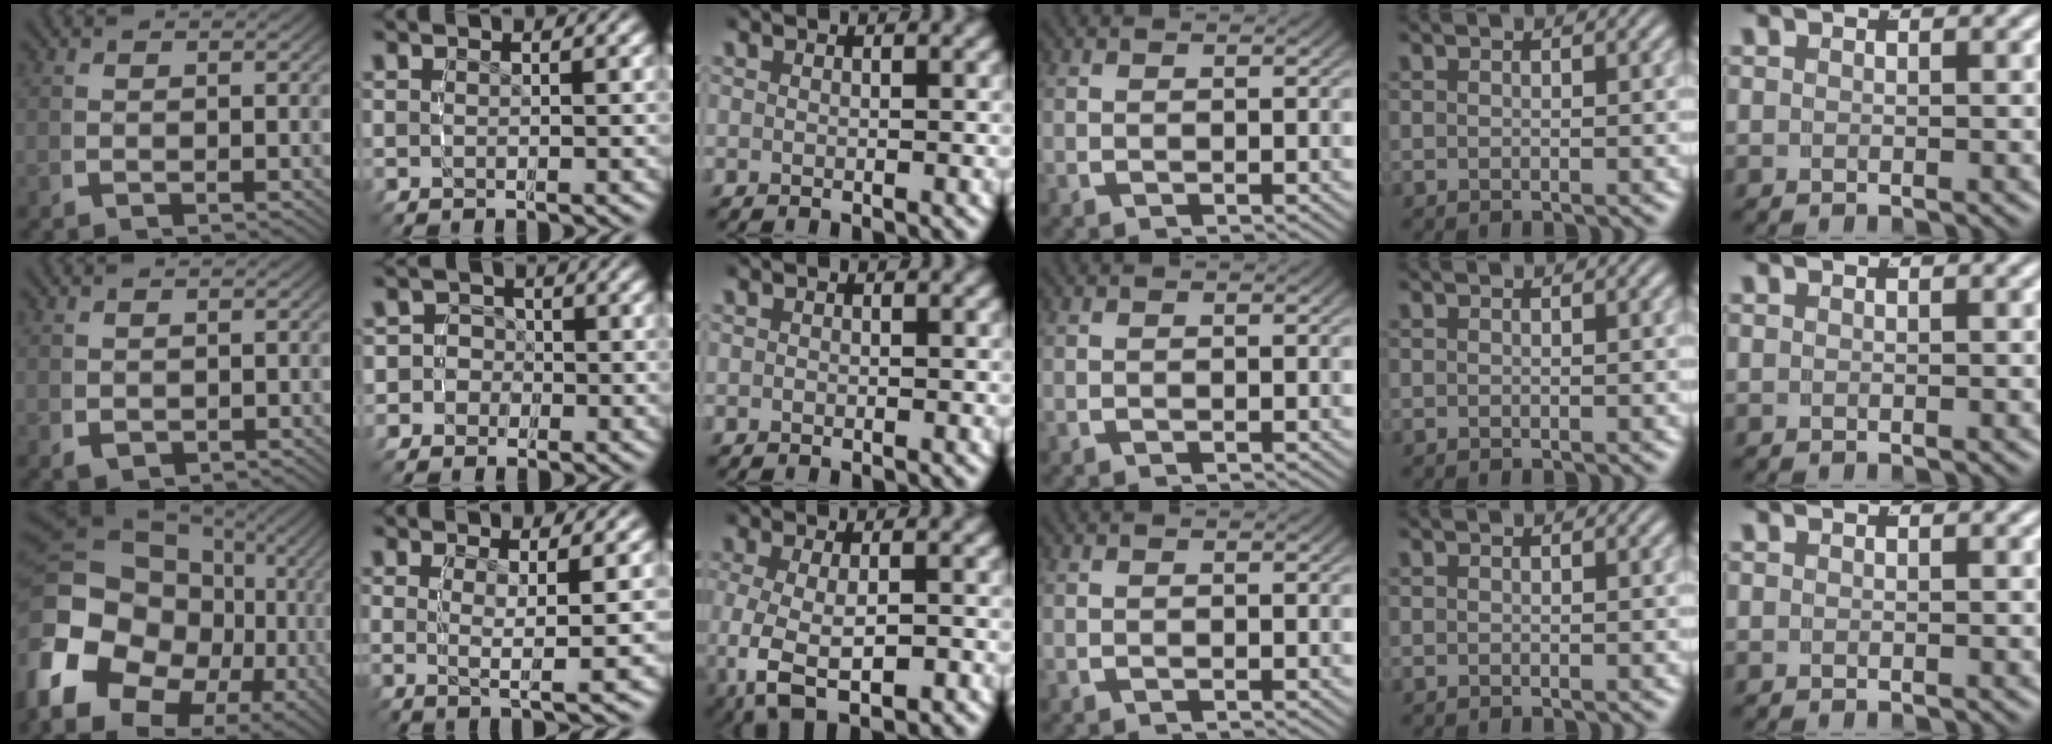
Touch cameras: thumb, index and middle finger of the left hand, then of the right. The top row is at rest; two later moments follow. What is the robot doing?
{"motion": "grasp_and_lifting", "object": "backpack"}